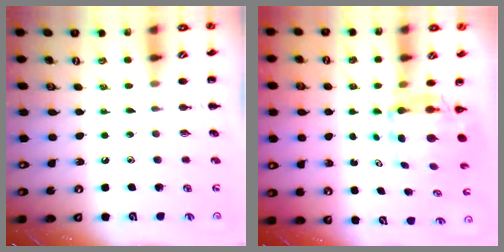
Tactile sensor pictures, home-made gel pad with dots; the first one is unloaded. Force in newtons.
{"total": 5.6, "press": 5.4, "slide": 1.5}